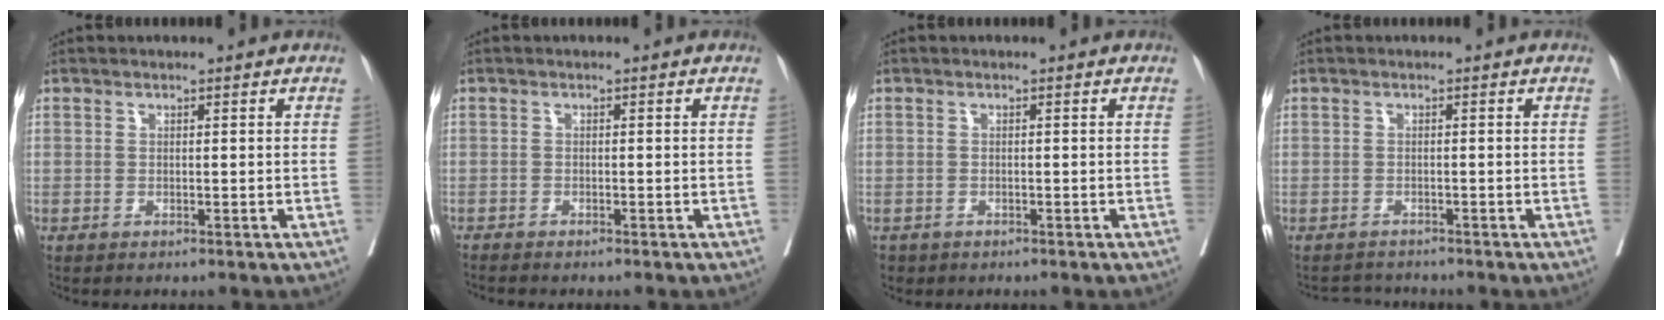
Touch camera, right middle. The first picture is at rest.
{"total": 1.6, "force": [-1.5, -0.1, 0.4], "torque": [-0.008, -0.002, -0.027]}
{"total": 1.6, "force": [-1.2, 1.1, 0.2], "torque": [-0.006, 0.001, -0.018]}
{"total": 2.1, "force": [-1.9, 0.3, -0.6], "torque": [0.014, -0.009, -0.031]}